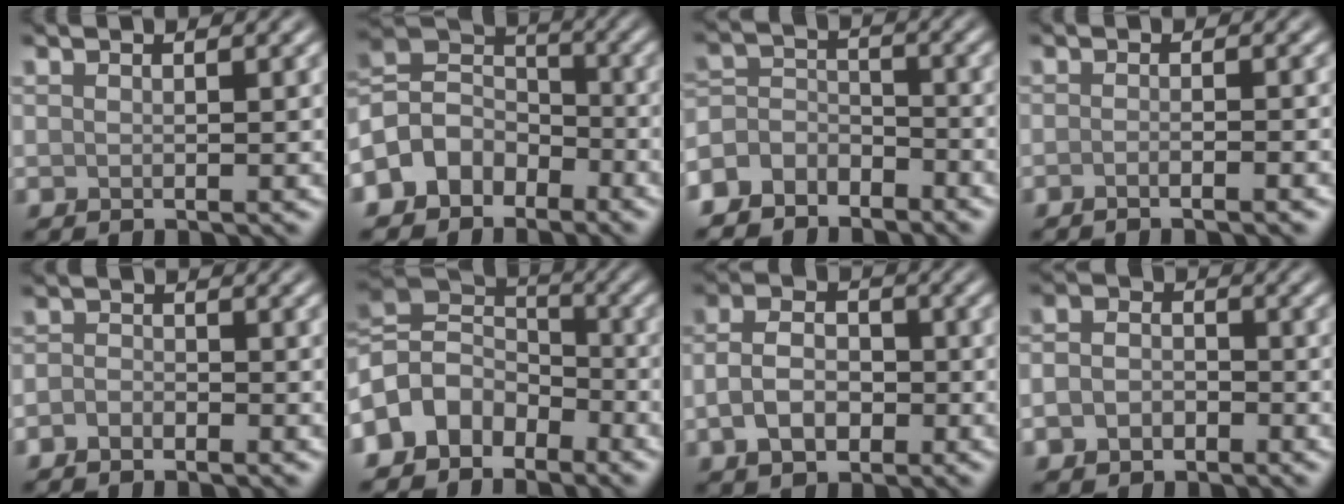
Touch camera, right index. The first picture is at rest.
{"total": 5.6, "force": [-3.3, 4.1, 2.0], "torque": [-0.031, 0.007, -0.079]}
{"total": 5.3, "force": [-4.5, 2.6, 1.1], "torque": [-0.015, 0.002, -0.088]}
{"total": 2.4, "force": [-1.3, 0.6, 1.9], "torque": [-0.016, 0.002, -0.028]}
{"total": 1.6, "force": [-1.2, 0.8, 0.8], "torque": [-0.013, 0.002, -0.027]}
{"total": 6.6, "force": [-3.9, 4.5, 3.0], "torque": [-0.048, 0.007, -0.092]}
{"total": 4.5, "force": [-1.3, 3.0, 3.0], "torque": [-0.057, 0.001, -0.031]}
{"total": 3.4, "force": [-1.4, 2.6, 1.8], "torque": [-0.027, -0.003, -0.035]}